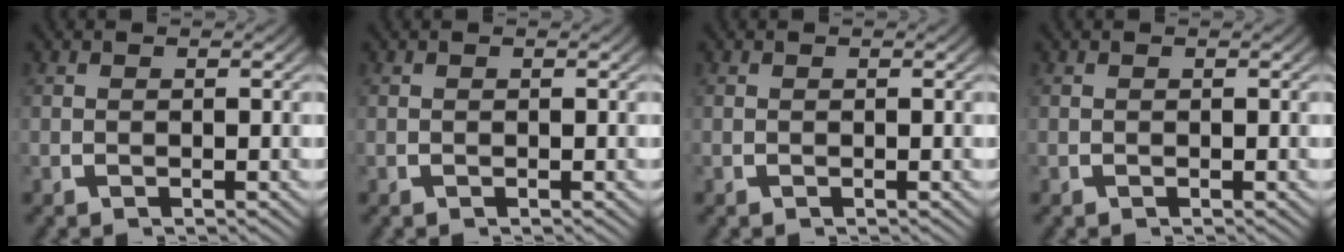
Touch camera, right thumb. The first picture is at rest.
{"total": 0.0}
{"total": 0.0}
{"total": 0.0}